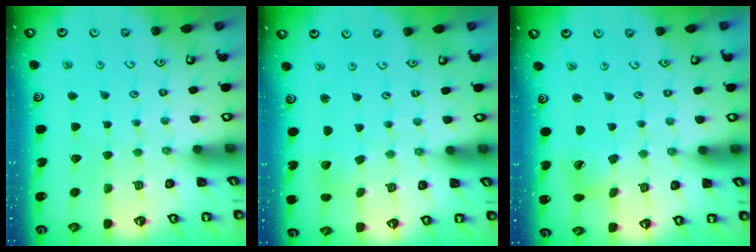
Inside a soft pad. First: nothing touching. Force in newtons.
{"total": 1.8, "press": 1.8, "slide": 0.1}
{"total": 6.9, "press": 6.9, "slide": 0.5}